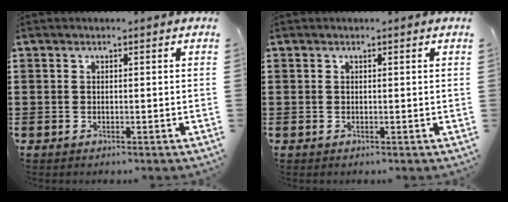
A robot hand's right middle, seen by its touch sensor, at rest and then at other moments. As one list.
[{"total": 0.0}]